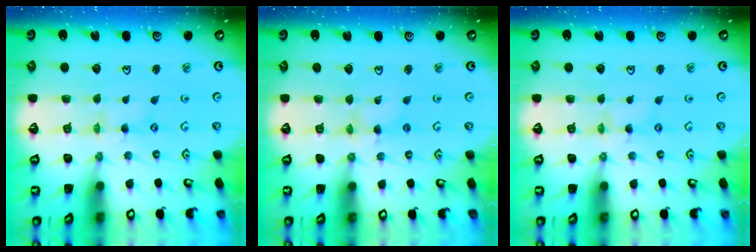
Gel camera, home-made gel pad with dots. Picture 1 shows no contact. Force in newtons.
{"total": 2.0, "press": 2.0, "slide": 0.3}
{"total": 1.3, "press": 1.2, "slide": 0.2}